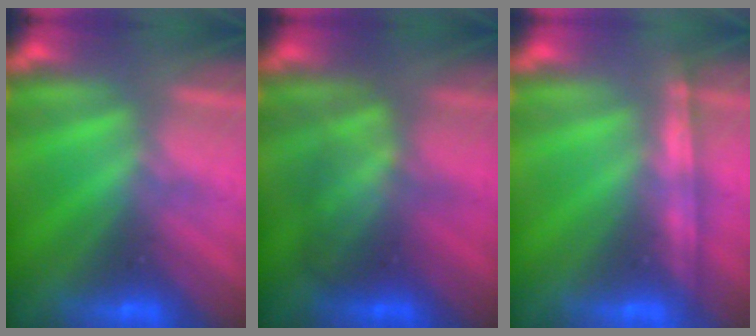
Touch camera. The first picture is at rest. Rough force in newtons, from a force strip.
{"total": 2.1}
{"total": 1.2}